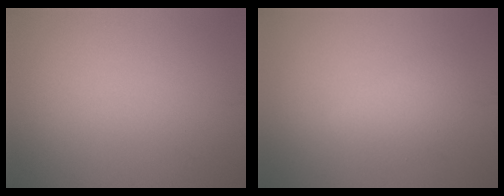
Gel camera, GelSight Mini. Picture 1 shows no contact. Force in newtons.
{"total": 2.4, "press": 2.4, "slide": 0.2}